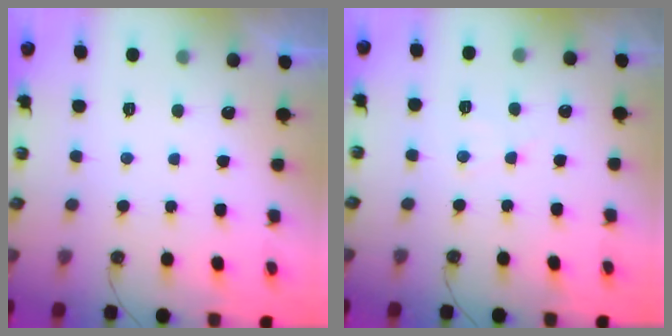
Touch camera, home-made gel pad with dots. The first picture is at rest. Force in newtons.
{"total": 5.4, "press": 5.4, "slide": 0.8}